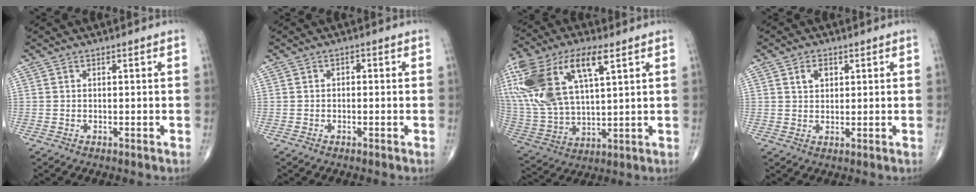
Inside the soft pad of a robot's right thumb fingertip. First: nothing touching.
{"total": 1.1, "force": [0.0, 0.7, 0.8], "torque": [-0.009, 0.005, -0.003]}
{"total": 24.6, "force": [9.8, 11.1, 19.6], "torque": [-0.435, 0.006, 0.188]}
{"total": 3.3, "force": [1.4, 2.3, 2.0], "torque": [-0.025, -0.004, 0.025]}